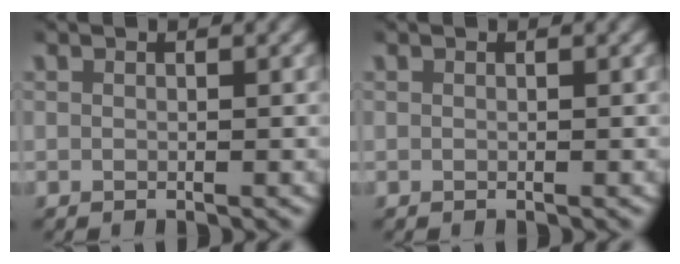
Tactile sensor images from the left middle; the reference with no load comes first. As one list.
[{"total": 0.0}]